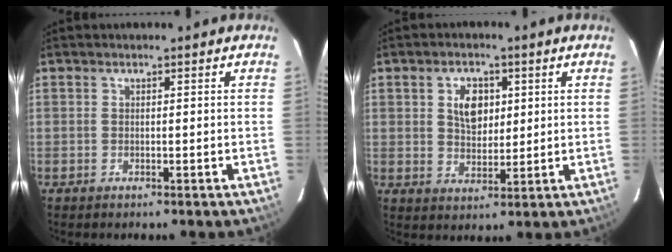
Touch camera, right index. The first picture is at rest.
{"total": 6.4, "force": [1.9, 4.2, 4.5], "torque": [-0.076, 0.009, 0.038]}